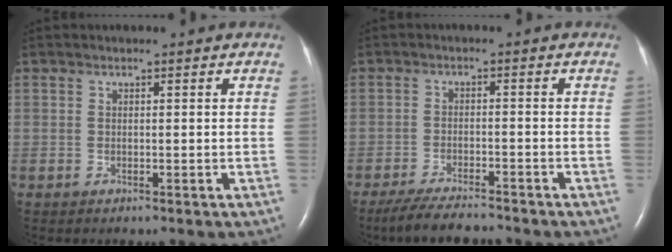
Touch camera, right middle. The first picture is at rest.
{"total": 7.1, "force": [-6.3, 0.8, 3.0], "torque": [-0.058, -0.022, -0.108]}